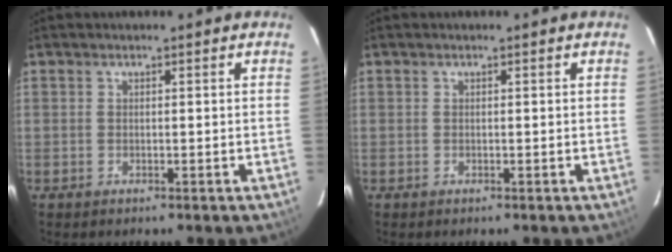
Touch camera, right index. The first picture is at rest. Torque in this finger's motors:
{"motor_torque": [0.01, 0.00, 0.00, 0.01]}